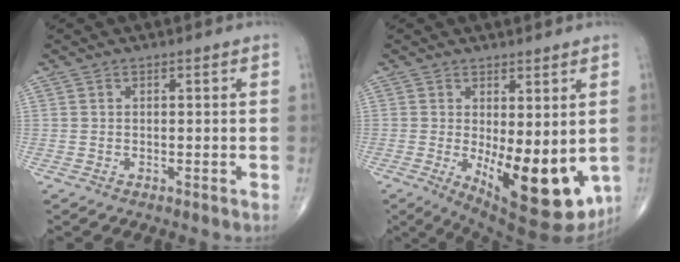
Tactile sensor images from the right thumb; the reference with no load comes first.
{"total": 15.9, "force": [-2.2, 6.5, 14.4], "torque": [-0.199, -0.036, -0.010]}